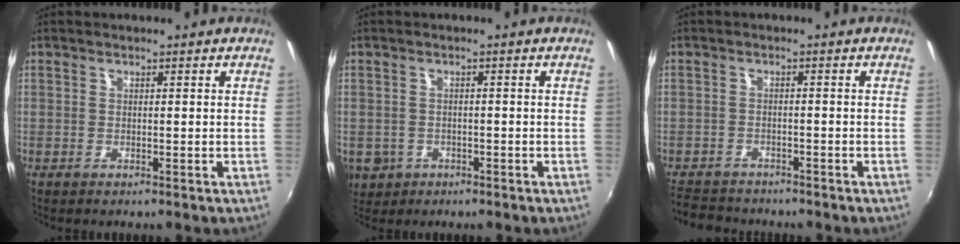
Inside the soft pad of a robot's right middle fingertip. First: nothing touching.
{"total": 7.0, "force": [-2.4, 6.0, 2.7], "torque": [-0.077, -0.009, -0.028]}
{"total": 7.1, "force": [-6.4, 2.6, 1.6], "torque": [-0.057, -0.006, -0.105]}